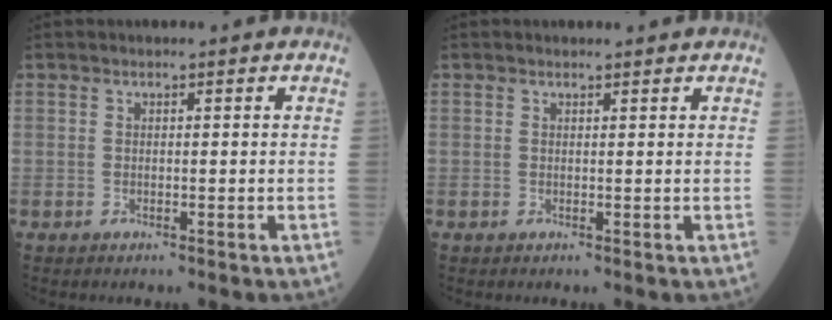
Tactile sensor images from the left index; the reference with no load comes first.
{"total": 1.1, "force": [1.1, 0.1, 0.1], "torque": [-0.009, 0.002, 0.015]}